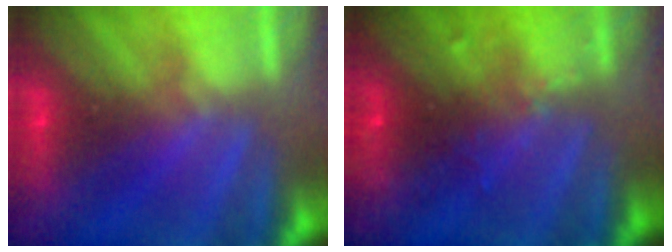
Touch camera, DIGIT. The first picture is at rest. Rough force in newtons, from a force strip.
{"total": 2.9}